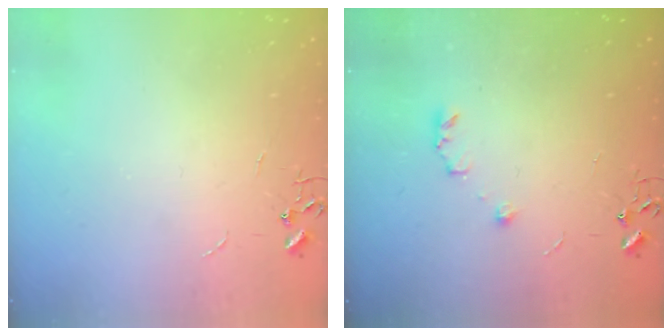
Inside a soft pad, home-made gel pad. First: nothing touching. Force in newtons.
{"total": 5.8, "press": 5.8, "slide": 0.5}